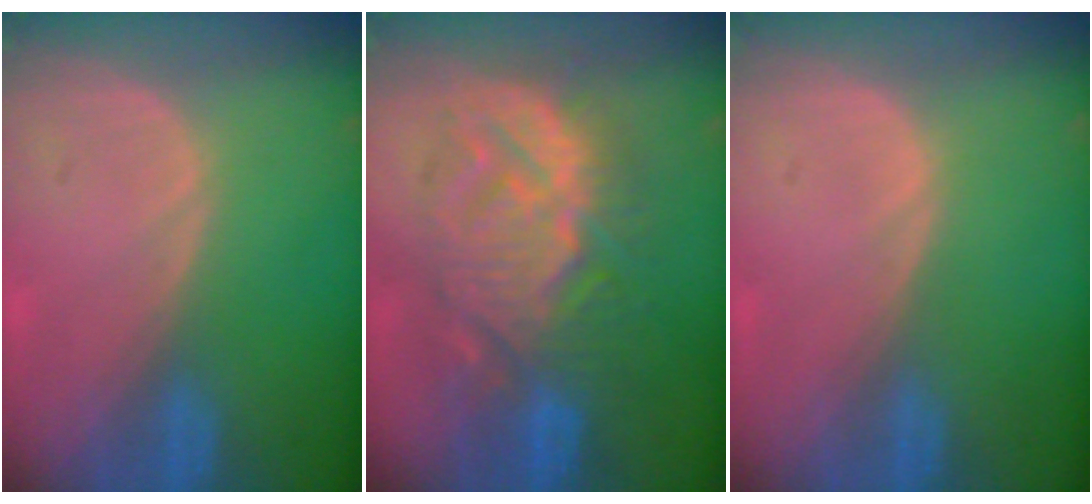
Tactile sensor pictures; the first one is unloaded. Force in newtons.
{"total": 11.0, "press": 10.9, "slide": 0.8}
{"total": 0.0}